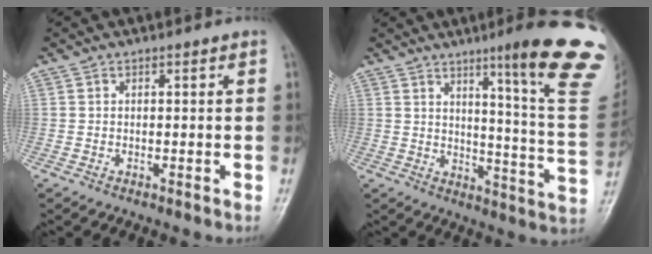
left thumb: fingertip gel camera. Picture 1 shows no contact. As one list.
[{"total": 20.8, "force": [11.9, 1.5, 16.9], "torque": [-0.195, -0.072, 0.156]}]